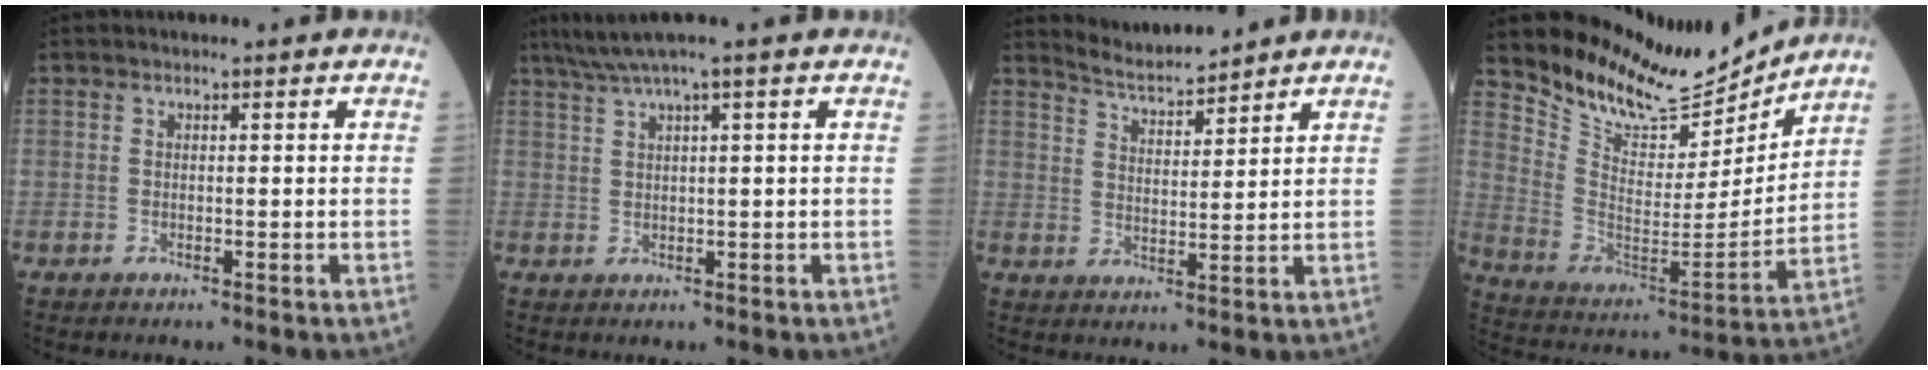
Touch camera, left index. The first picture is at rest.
{"total": 4.6, "force": [3.4, -1.2, 2.9], "torque": [-0.059, 0.022, 0.066]}
{"total": 5.8, "force": [5.7, 0.0, 0.8], "torque": [-0.023, 0.007, 0.109]}
{"total": 13.2, "force": [12.9, 2.6, 1.2], "torque": [-0.040, -0.034, 0.226]}